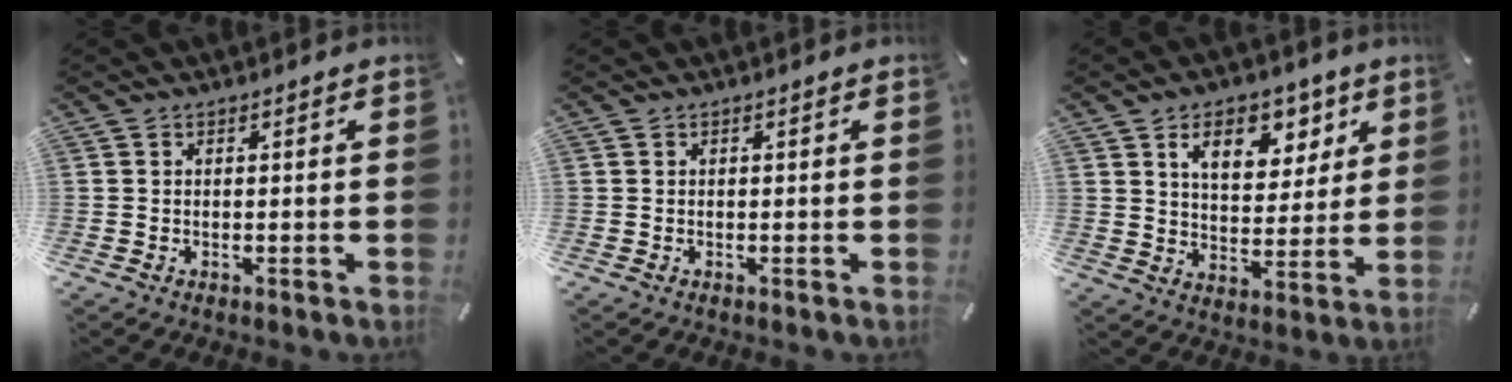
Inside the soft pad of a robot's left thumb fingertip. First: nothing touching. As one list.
[{"total": 0.0}, {"total": 11.2, "force": [6.2, 7.1, 6.0], "torque": [-0.076, -0.026, 0.104]}]